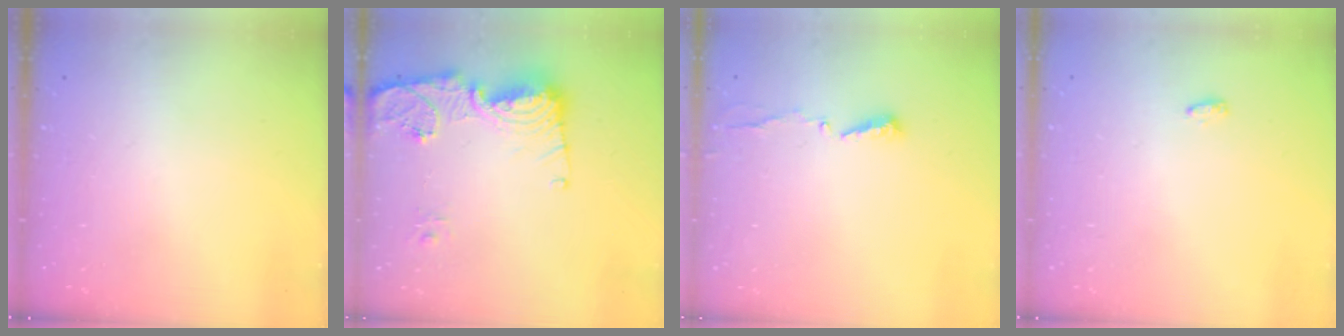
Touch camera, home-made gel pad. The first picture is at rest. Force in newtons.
{"total": 14.0, "press": 13.9, "slide": 1.5}
{"total": 4.8, "press": 4.8, "slide": 0.3}
{"total": 6.5, "press": 3.1, "slide": 5.7}